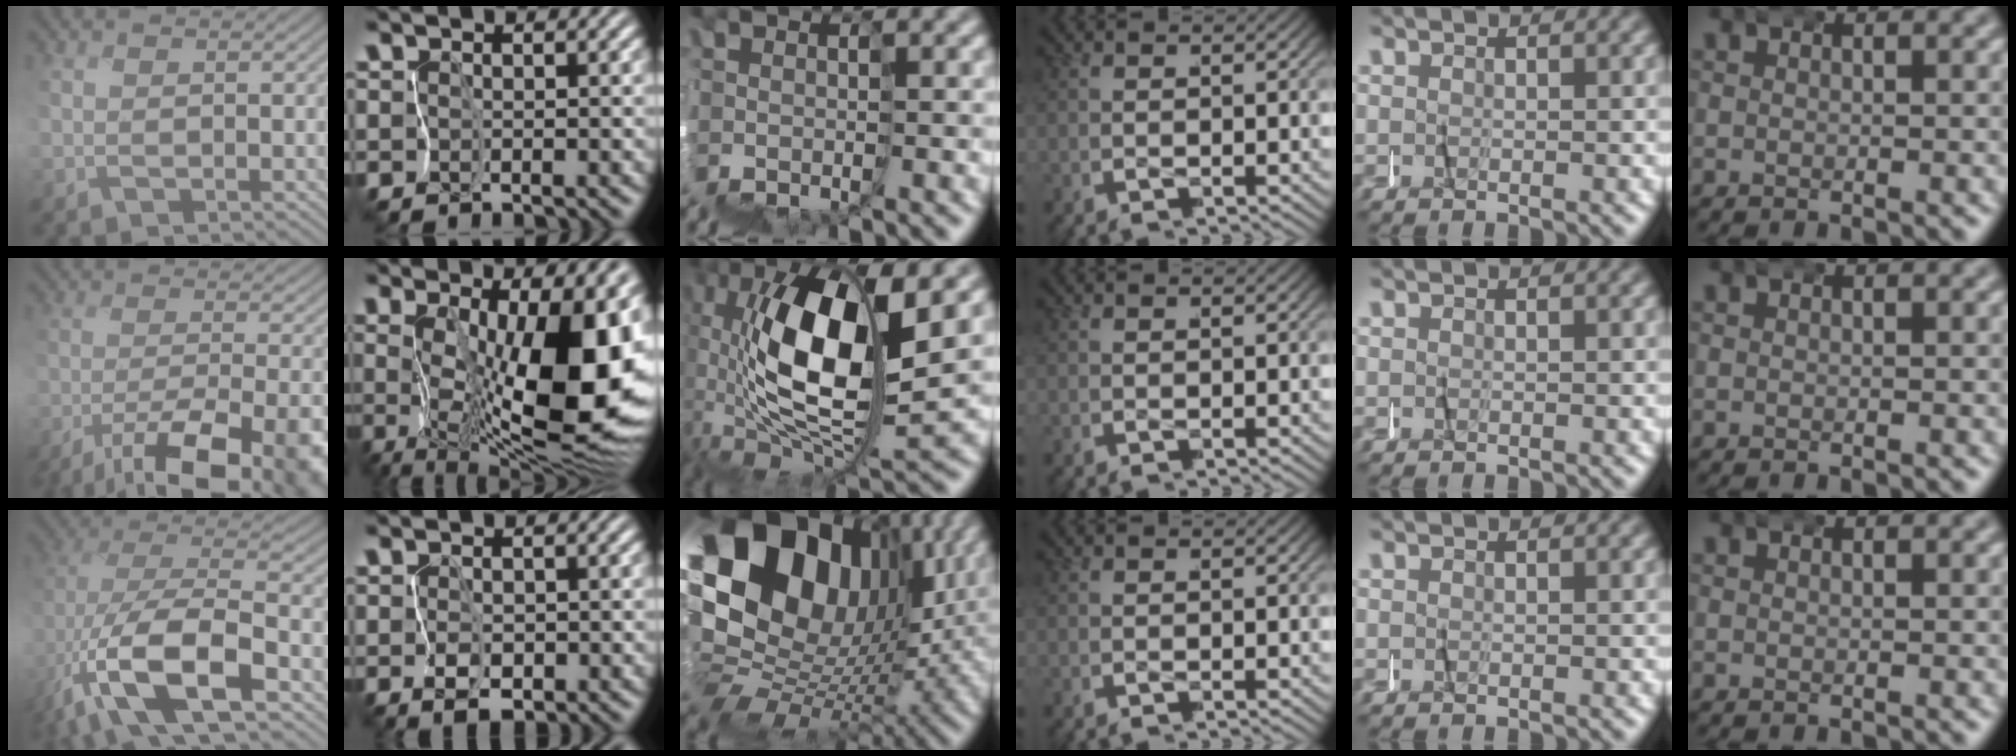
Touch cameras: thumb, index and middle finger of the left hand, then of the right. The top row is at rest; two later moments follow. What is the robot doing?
{"motion": "wrap", "object": "felt sheet"}